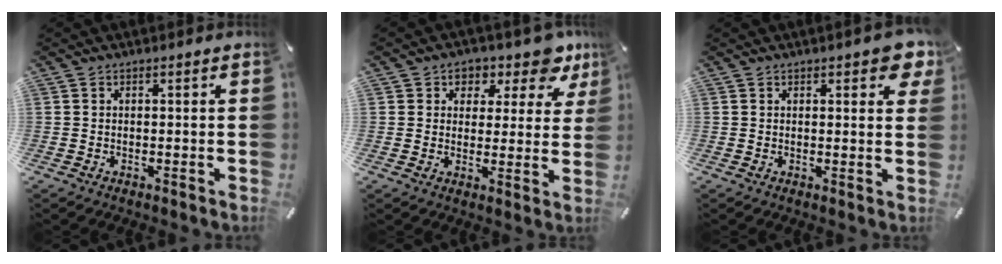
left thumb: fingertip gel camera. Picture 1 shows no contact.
{"total": 8.0, "force": [5.0, 4.9, 3.9], "torque": [-0.049, -0.037, 0.084]}
{"total": 4.4, "force": [2.6, 1.6, 3.2], "torque": [-0.039, -0.015, 0.039]}